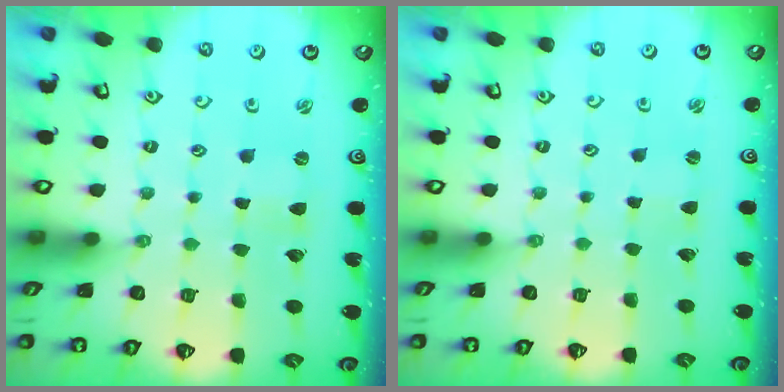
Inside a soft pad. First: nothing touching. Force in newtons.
{"total": 1.0, "press": 1.0, "slide": 0.2}